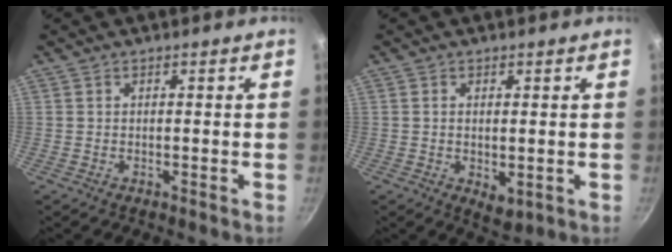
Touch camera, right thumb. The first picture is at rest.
{"total": 3.9, "force": [-0.2, 2.1, 3.2], "torque": [-0.047, -0.013, 0.002]}